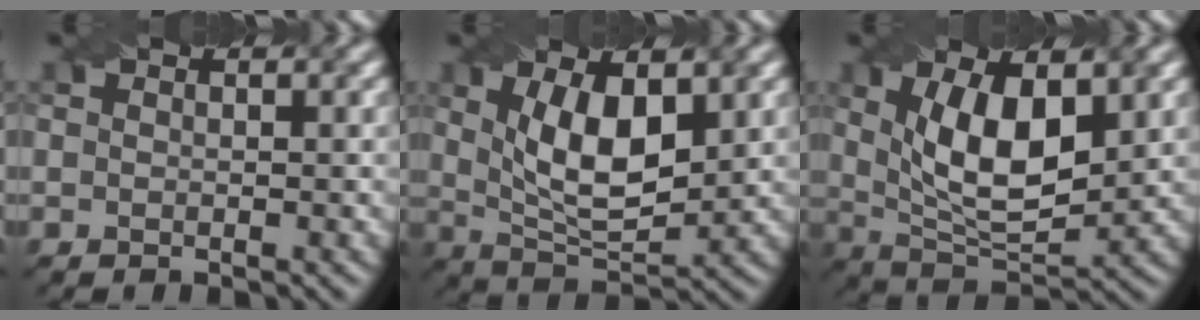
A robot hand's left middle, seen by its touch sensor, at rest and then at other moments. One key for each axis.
{"total": 7.1, "fx": 1.7, "fy": 3.1, "fz": 6.1, "tx": -0.117, "ty": -0.003, "tz": 0.035}
{"total": 8.1, "fx": 1.9, "fy": 3.5, "fz": 7.0, "tx": -0.136, "ty": -0.003, "tz": 0.035}